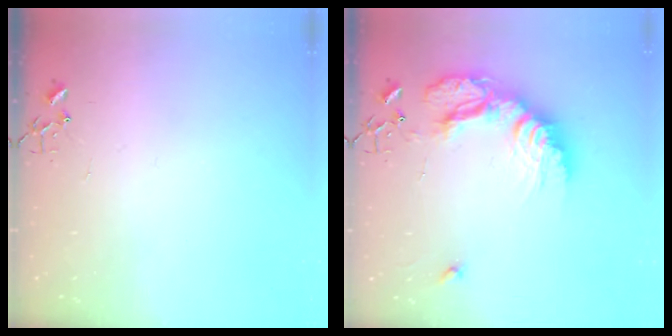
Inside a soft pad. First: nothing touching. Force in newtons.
{"total": 21.7, "press": 21.6, "slide": 1.9}